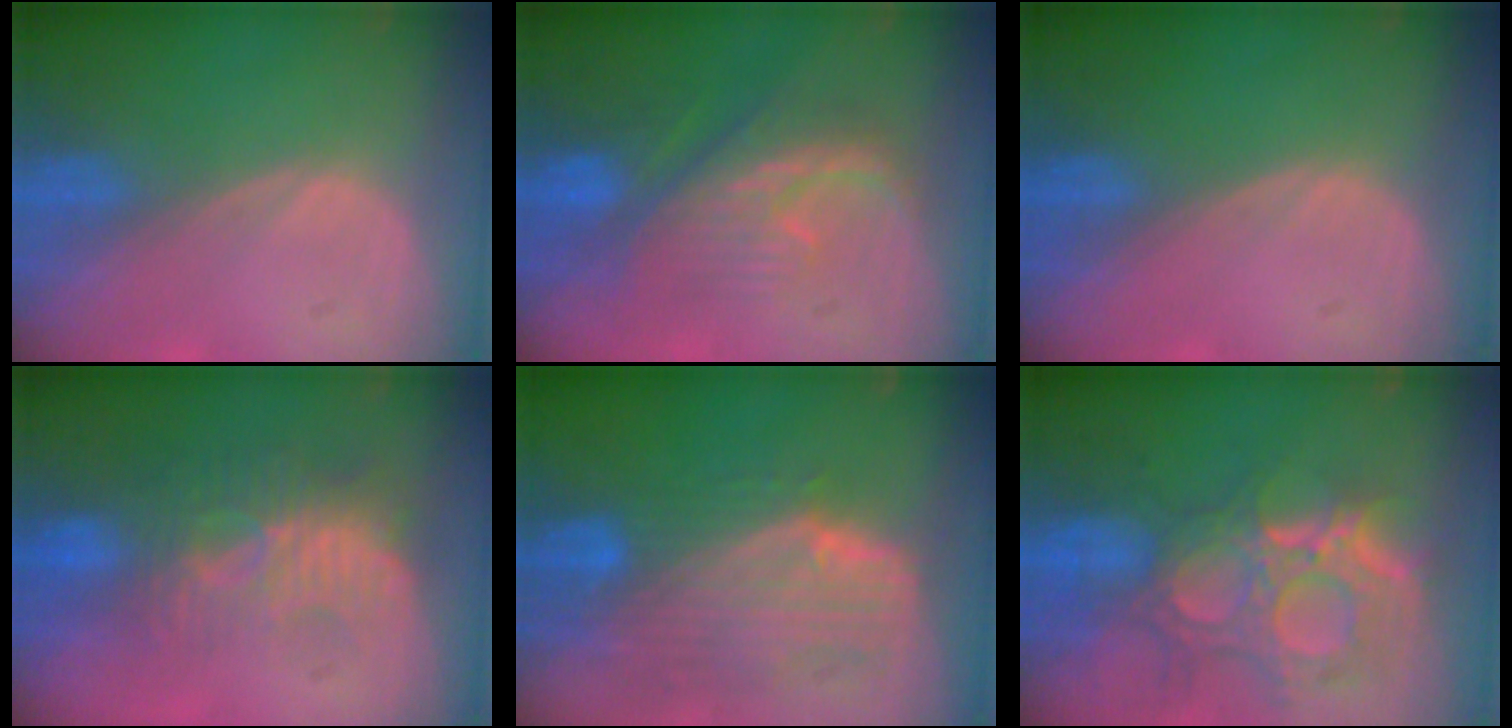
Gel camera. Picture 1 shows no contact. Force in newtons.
{"total": 8.1, "press": 8.1, "slide": 1.0}
{"total": 0.0}
{"total": 9.5, "press": 8.8, "slide": 3.7}
{"total": 10.3, "press": 9.0, "slide": 5.1}
{"total": 12.5, "press": 10.9, "slide": 6.1}